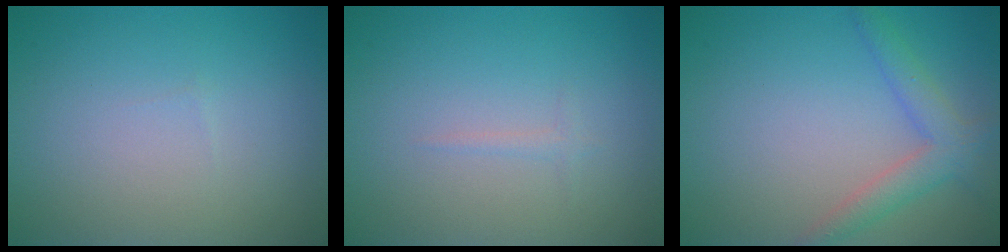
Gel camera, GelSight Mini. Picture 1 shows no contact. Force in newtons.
{"total": 0.6, "press": 0.6, "slide": 0.0}
{"total": 3.0, "press": 3.0, "slide": 0.2}